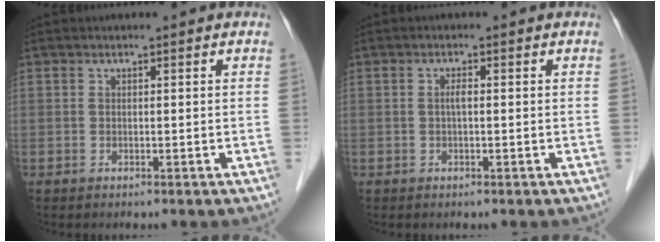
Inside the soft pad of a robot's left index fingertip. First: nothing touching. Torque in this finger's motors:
{"motor_torque": [0.33, 0.13, 0.02, 0.01]}